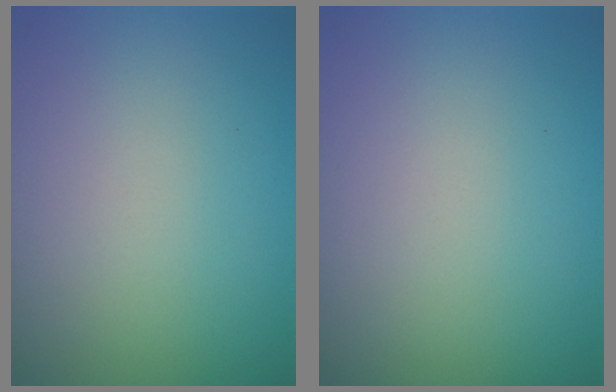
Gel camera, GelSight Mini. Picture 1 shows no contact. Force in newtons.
{"total": 0.0}